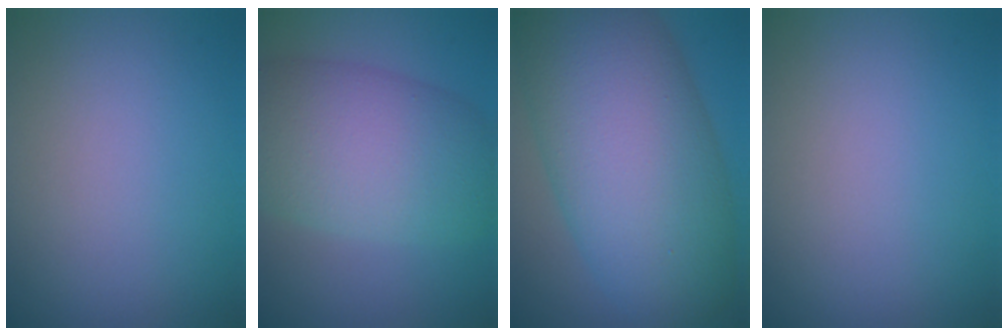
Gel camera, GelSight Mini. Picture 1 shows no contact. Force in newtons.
{"total": 10.1, "press": 10.1, "slide": 0.7}
{"total": 13.6, "press": 13.6, "slide": 0.6}
{"total": 0.0}